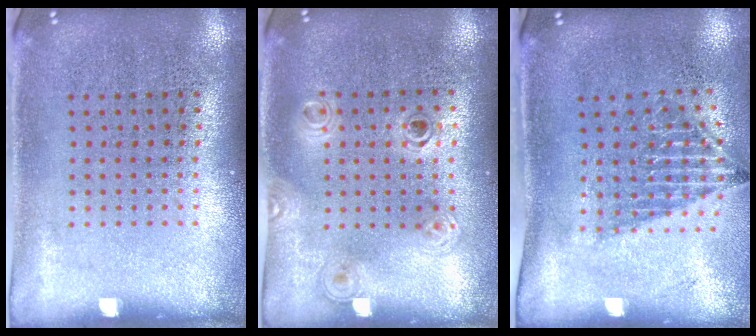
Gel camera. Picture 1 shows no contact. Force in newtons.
{"total": 1.2, "press": 1.1, "slide": 0.5}
{"total": 1.5, "press": 1.1, "slide": 1.0}